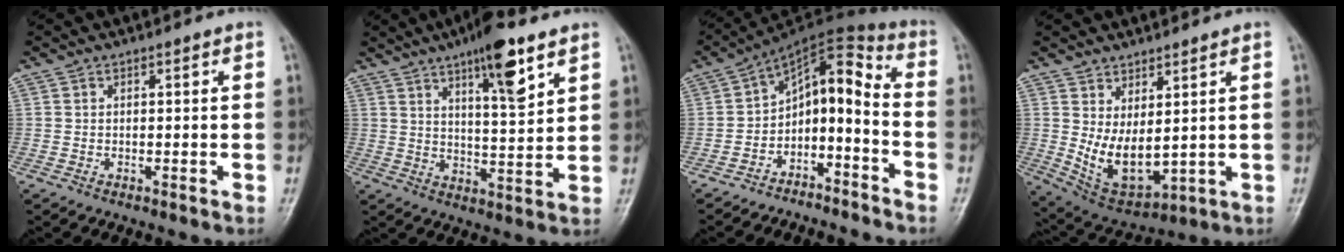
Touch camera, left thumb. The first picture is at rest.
{"total": 11.8, "force": [6.8, 2.7, 9.2], "torque": [-0.131, -0.036, 0.107]}
{"total": 10.8, "force": [-5.2, 5.3, 7.8], "torque": [-0.100, 0.096, -0.095]}
{"total": 9.5, "force": [1.7, 4.7, 8.0], "torque": [-0.129, -0.031, 0.057]}